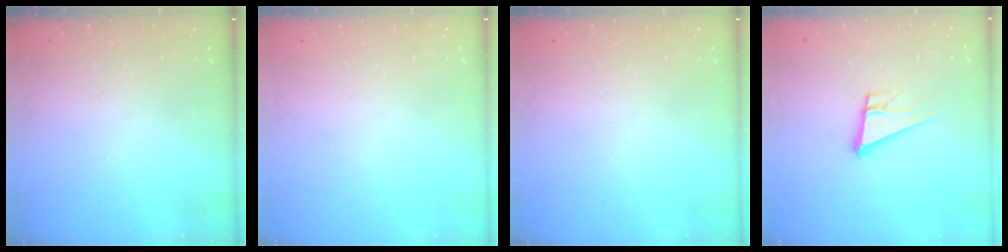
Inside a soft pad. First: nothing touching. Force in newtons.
{"total": 0.0}
{"total": 0.0}
{"total": 10.6, "press": 10.1, "slide": 3.3}